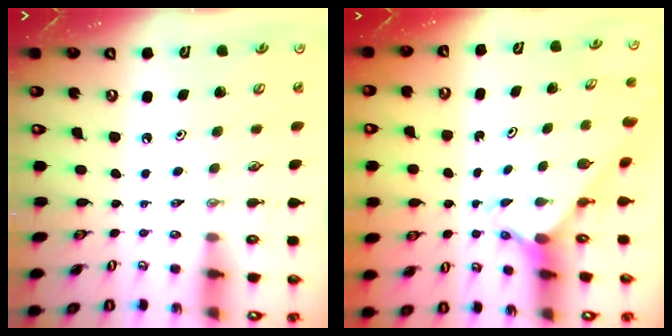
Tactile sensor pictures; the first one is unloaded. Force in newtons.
{"total": 2.4, "press": 2.4, "slide": 0.3}